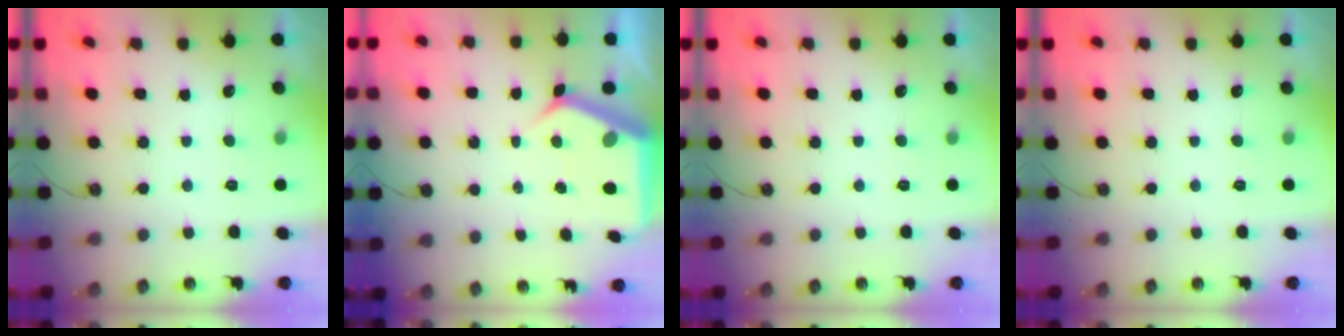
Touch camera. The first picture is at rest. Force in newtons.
{"total": 6.2, "press": 6.1, "slide": 0.8}
{"total": 0.0}
{"total": 0.0}